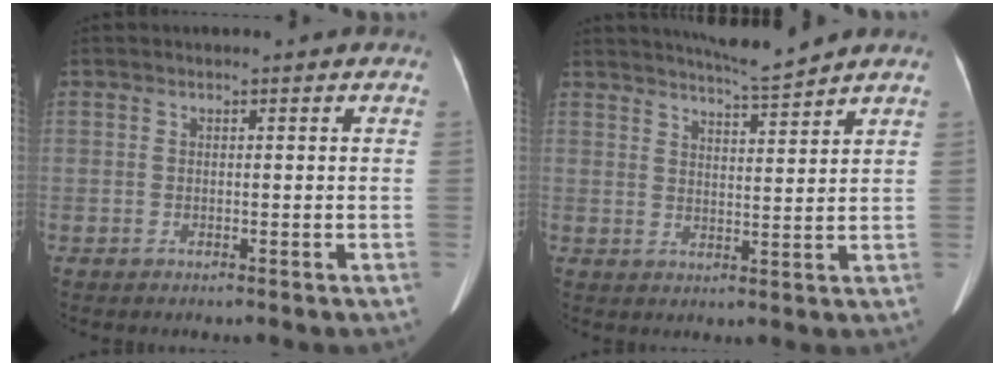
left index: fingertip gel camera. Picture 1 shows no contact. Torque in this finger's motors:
{"motor_torque": [0.65, -0.99, 0.01, 0.07]}